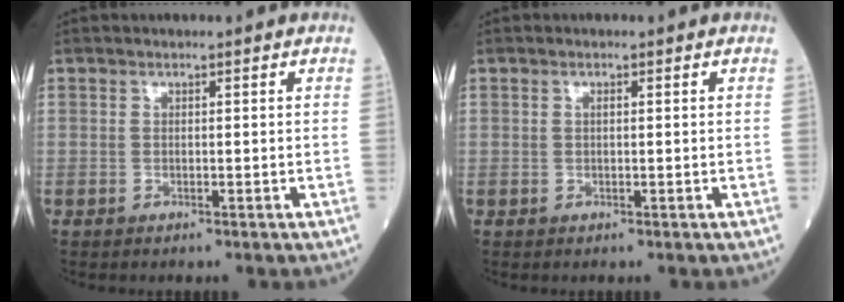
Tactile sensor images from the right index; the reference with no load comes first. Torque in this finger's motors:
{"motor_torque": [-0.05, 0.00, -0.04, -0.01]}